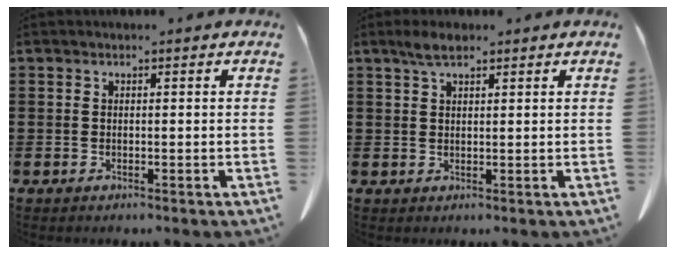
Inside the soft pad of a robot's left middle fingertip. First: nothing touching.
{"total": 2.7, "force": [1.8, 0.8, 1.9], "torque": [-0.041, 0.003, 0.033]}